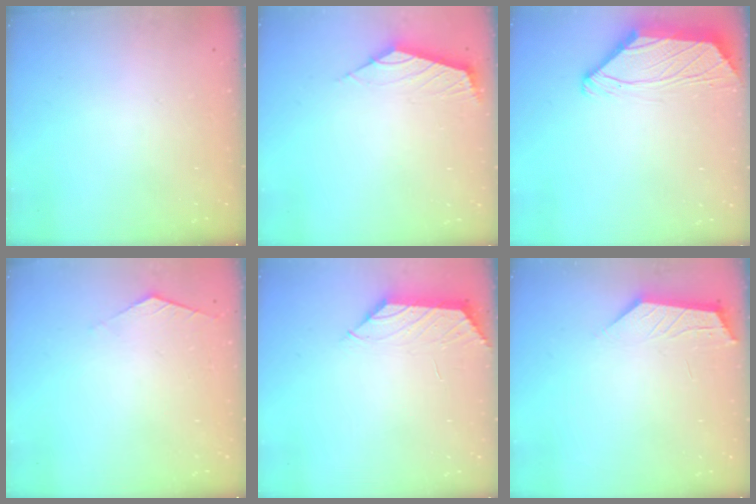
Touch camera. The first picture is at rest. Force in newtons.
{"total": 2.4, "press": 2.3, "slide": 0.6}
{"total": 1.6, "press": 1.5, "slide": 0.6}
{"total": 1.4, "press": 1.4, "slide": 0.3}
{"total": 1.1, "press": 1.0, "slide": 0.5}
{"total": 2.1, "press": 2.1, "slide": 0.3}